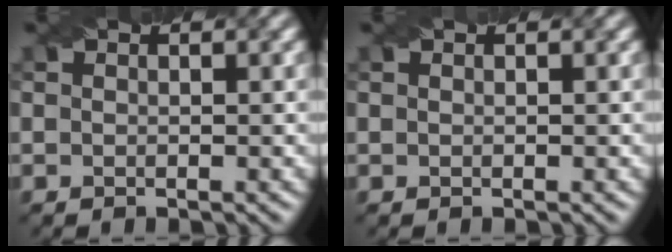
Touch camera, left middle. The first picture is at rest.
{"total": 0.0}